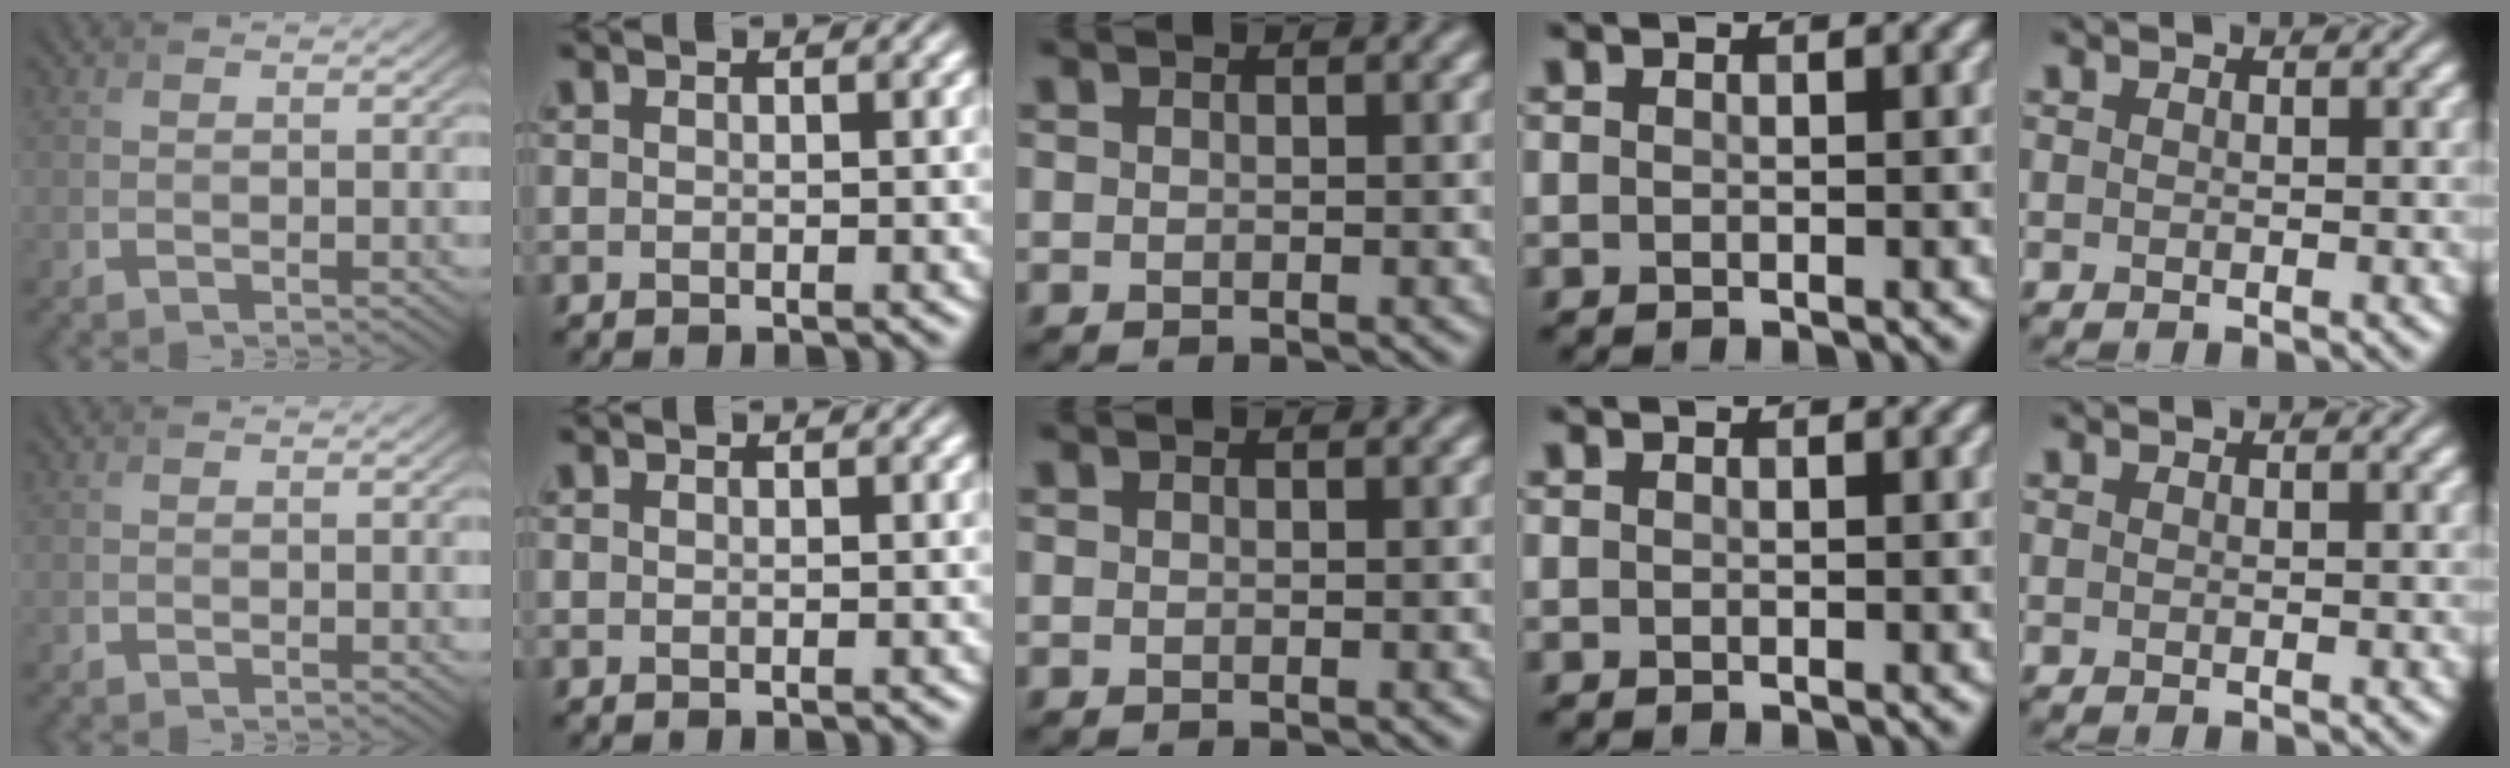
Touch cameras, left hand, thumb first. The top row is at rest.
{}